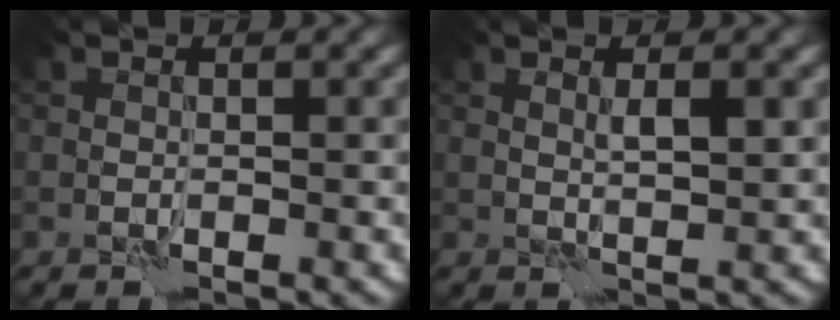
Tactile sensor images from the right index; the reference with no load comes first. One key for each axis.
{"total": 1.8, "fx": 0.9, "fy": 0.3, "fz": 1.5, "tx": -0.029, "ty": -0.002, "tz": 0.017}